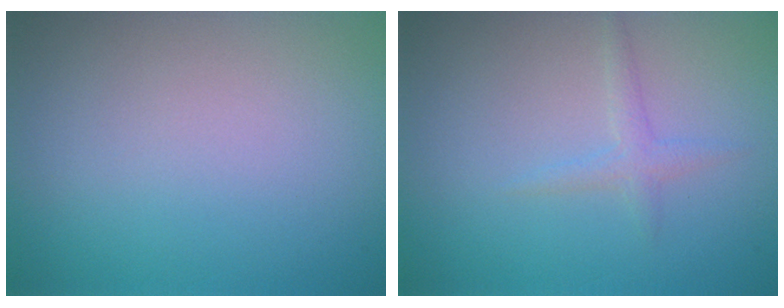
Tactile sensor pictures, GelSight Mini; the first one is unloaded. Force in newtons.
{"total": 1.2, "press": 1.2, "slide": 0.1}